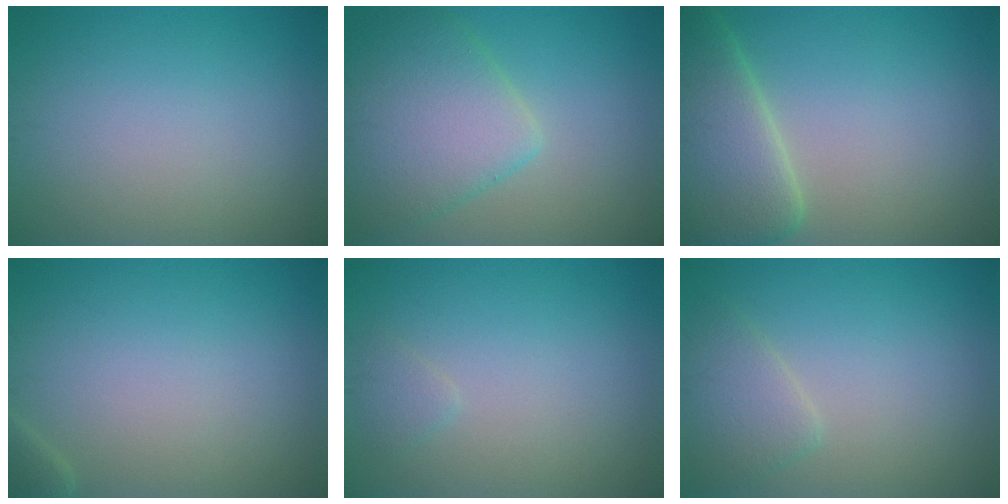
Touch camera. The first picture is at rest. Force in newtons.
{"total": 6.7, "press": 6.7, "slide": 0.3}
{"total": 7.9, "press": 7.9, "slide": 0.4}
{"total": 1.1, "press": 1.1, "slide": 0.1}
{"total": 0.9, "press": 0.9, "slide": 0.1}
{"total": 2.5, "press": 2.5, "slide": 0.2}